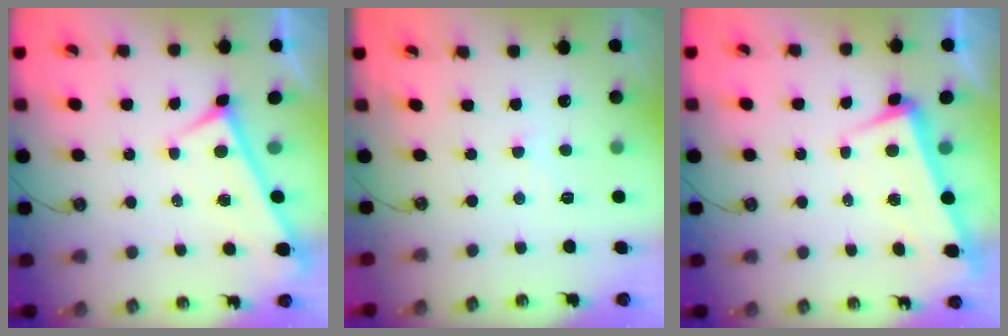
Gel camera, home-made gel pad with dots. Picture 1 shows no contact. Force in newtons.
{"total": 0.6, "press": 0.5, "slide": 0.4}
{"total": 2.8, "press": 2.3, "slide": 1.7}